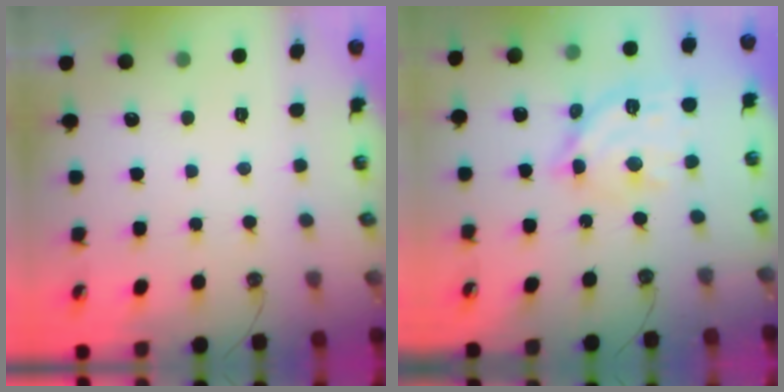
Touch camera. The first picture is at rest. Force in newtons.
{"total": 13.5, "press": 13.5, "slide": 1.2}